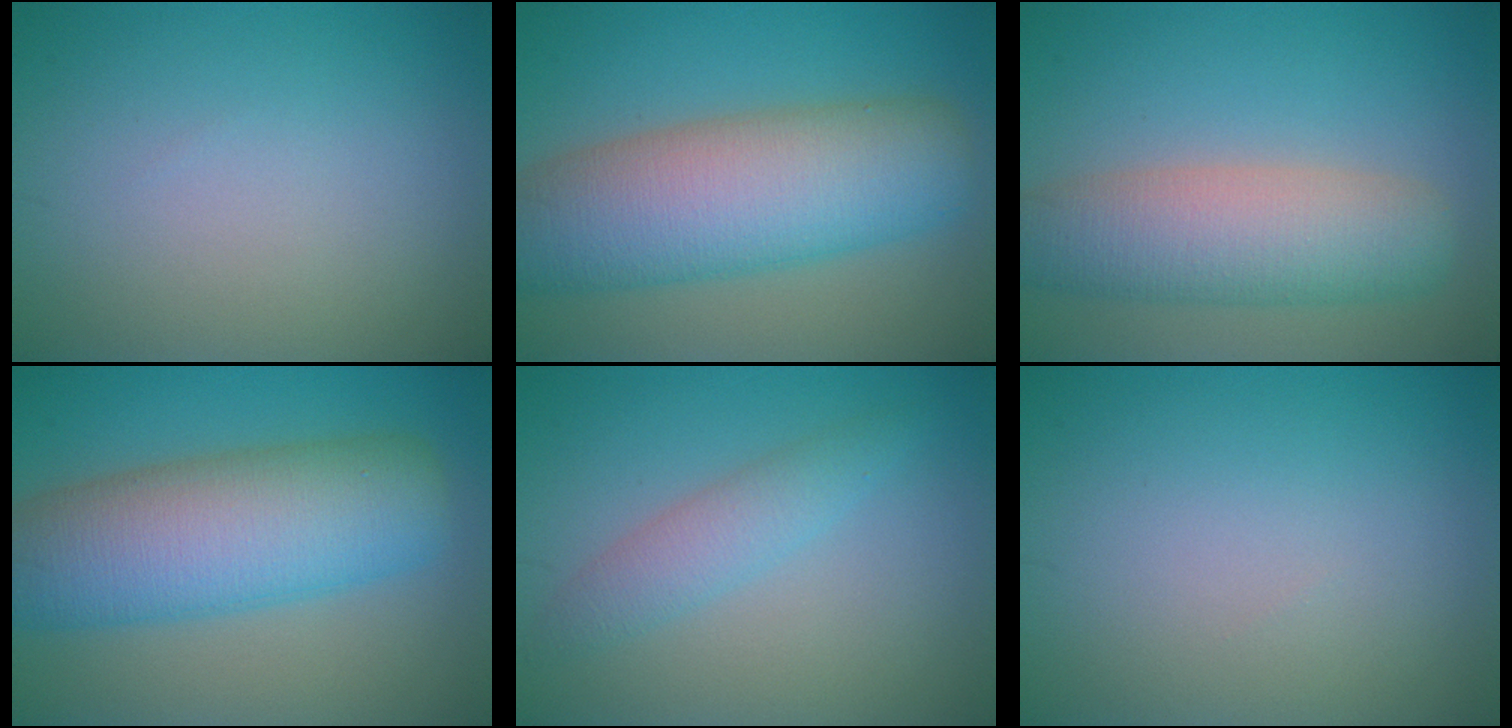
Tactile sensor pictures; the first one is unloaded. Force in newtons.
{"total": 11.0, "press": 11.0, "slide": 0.7}
{"total": 6.9, "press": 6.9, "slide": 0.2}
{"total": 10.8, "press": 10.8, "slide": 0.4}
{"total": 2.7, "press": 2.7, "slide": 0.1}
{"total": 0.0}